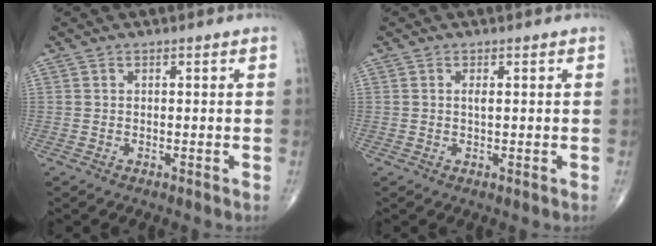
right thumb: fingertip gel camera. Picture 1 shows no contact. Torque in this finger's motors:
{"motor_torque": [2.12, 2.14, -0.05, -0.22, 0.01]}